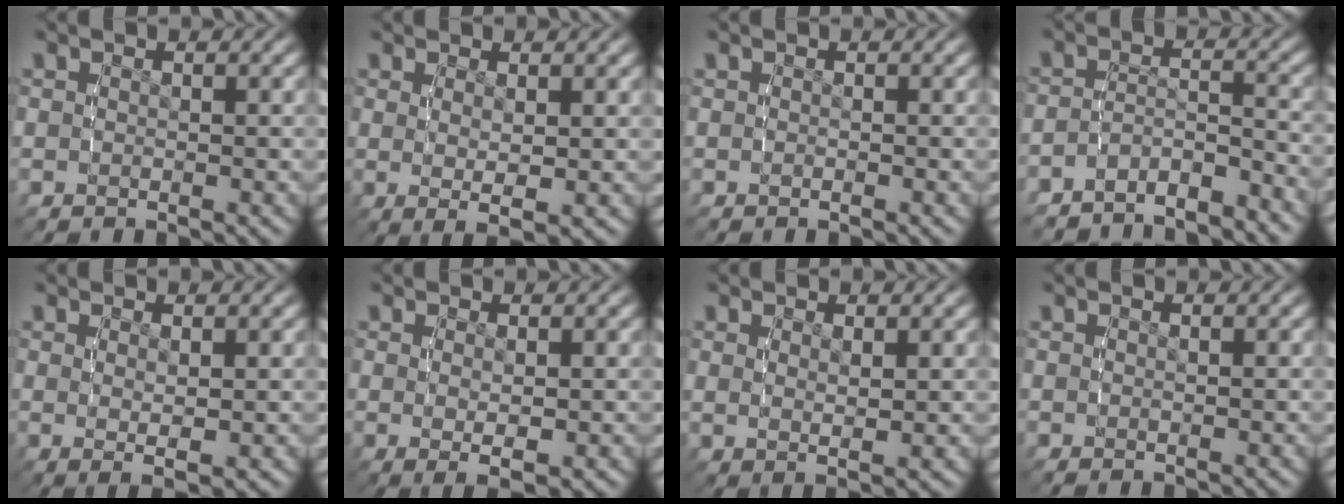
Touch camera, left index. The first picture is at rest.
{"total": 2.7, "force": [-0.3, 0.2, 2.7], "torque": [-0.044, -0.016, 0.009]}
{"total": 0.6, "force": [-0.5, 0.0, -0.2], "torque": [0.000, -0.007, -0.005]}
{"total": 6.2, "force": [-5.8, 1.9, 1.1], "torque": [-0.020, -0.025, -0.092]}
{"total": 1.8, "force": [0.2, -0.2, 1.8], "torque": [-0.029, -0.015, 0.016]}
{"total": 2.3, "force": [-0.4, 0.2, 2.3], "torque": [-0.037, -0.015, 0.007]}
{"total": 1.5, "force": [1.0, 0.1, 1.1], "torque": [-0.020, -0.015, 0.031]}
{"total": 0.0}